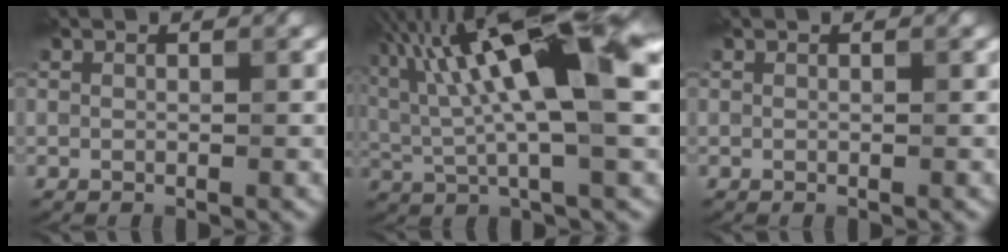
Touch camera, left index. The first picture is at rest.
{"total": 13.9, "force": [4.2, 3.0, 12.9], "torque": [-0.220, 0.022, 0.069]}
{"total": 0.0}